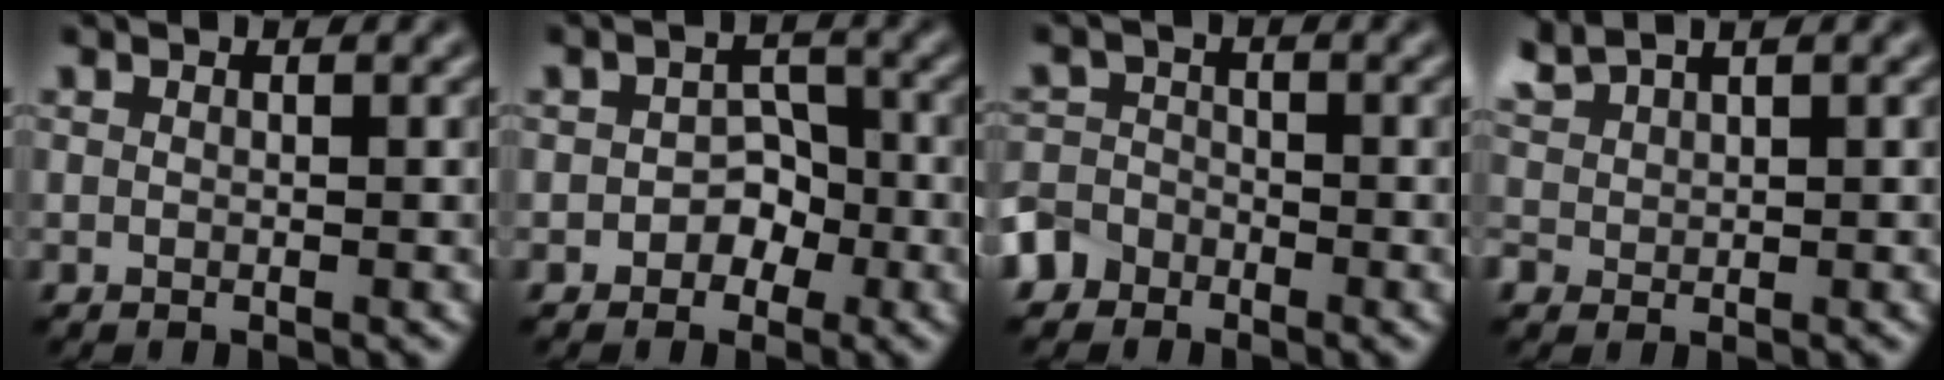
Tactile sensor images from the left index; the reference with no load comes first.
{"total": 2.5, "force": [-1.0, 2.0, 1.2], "torque": [0.001, 0.006, -0.024]}
{"total": 3.7, "force": [-2.7, 2.5, 0.3], "torque": [0.010, -0.001, -0.055]}
{"total": 2.1, "force": [2.0, 0.3, 0.5], "torque": [-0.020, 0.011, 0.050]}